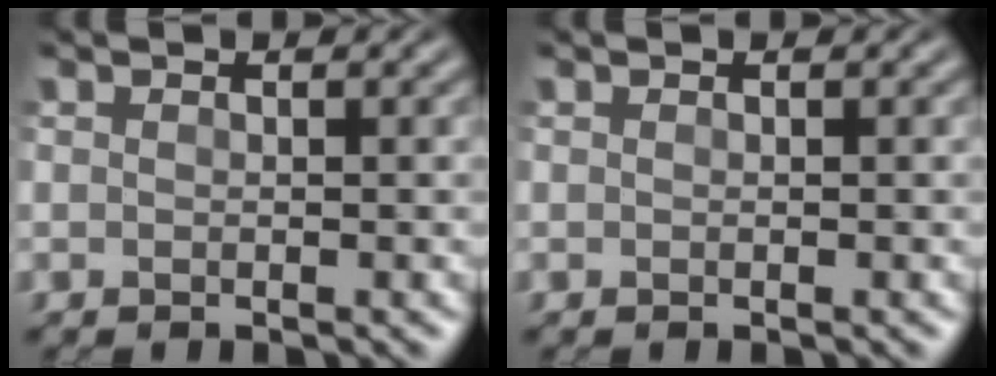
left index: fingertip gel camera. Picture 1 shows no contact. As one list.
[{"total": 0.0}]